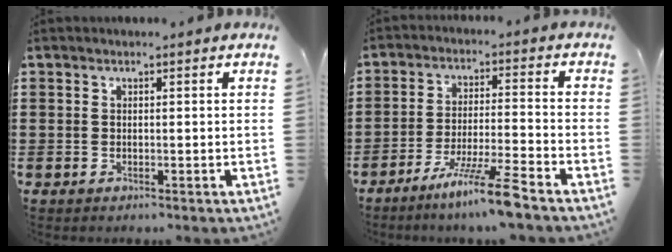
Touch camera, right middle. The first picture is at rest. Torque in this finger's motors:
{"motor_torque": [1.68, -0.46, 0.57, 0.17]}